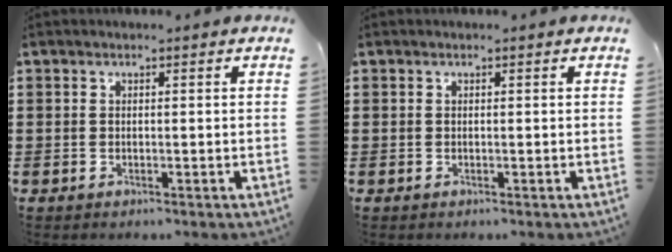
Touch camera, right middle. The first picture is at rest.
{"total": 0.0}